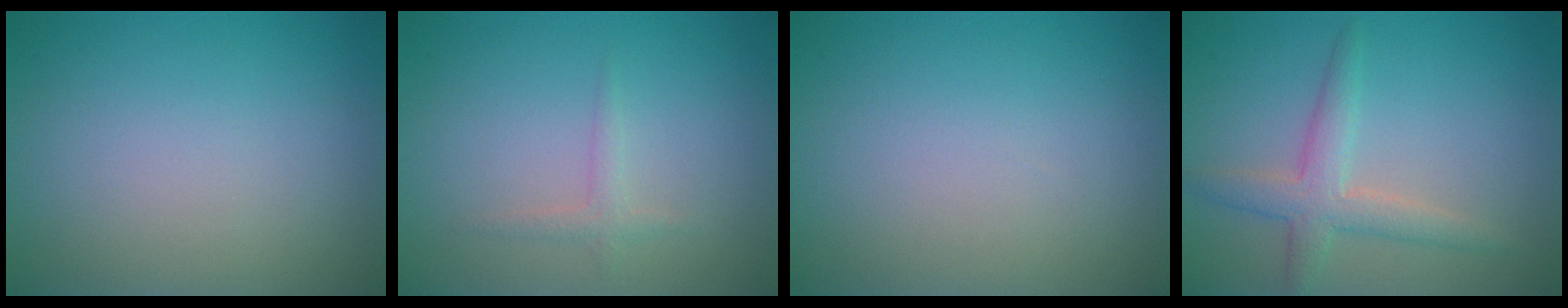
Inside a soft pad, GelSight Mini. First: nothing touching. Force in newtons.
{"total": 1.1, "press": 1.1, "slide": 0.0}
{"total": 0.0}
{"total": 3.2, "press": 3.2, "slide": 0.2}